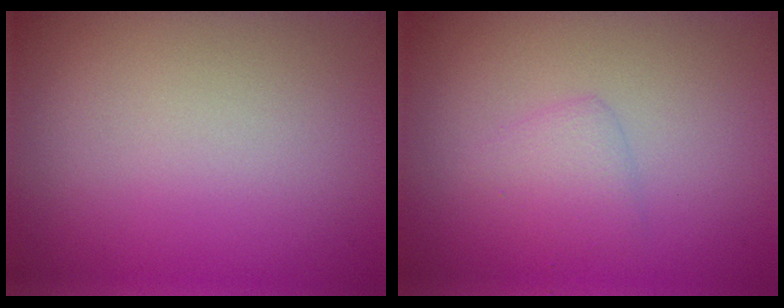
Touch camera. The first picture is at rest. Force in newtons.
{"total": 1.6, "press": 1.6, "slide": 0.1}